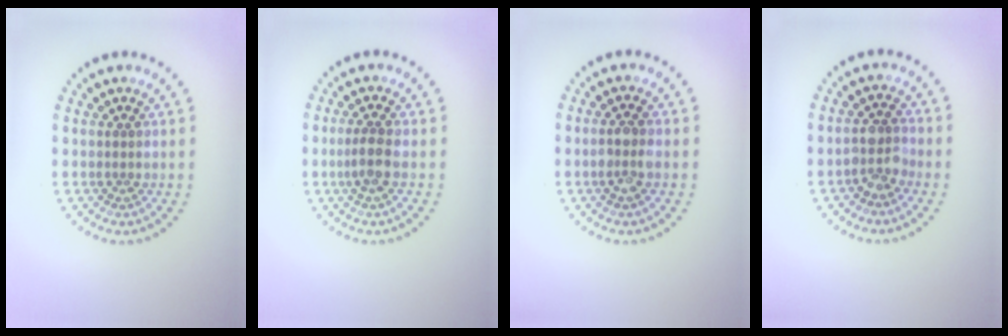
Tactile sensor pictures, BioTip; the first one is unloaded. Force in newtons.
{"total": 1.9, "press": 1.8, "slide": 0.8}
{"total": 2.2, "press": 2.1, "slide": 0.7}
{"total": 2.3, "press": 2.0, "slide": 1.1}